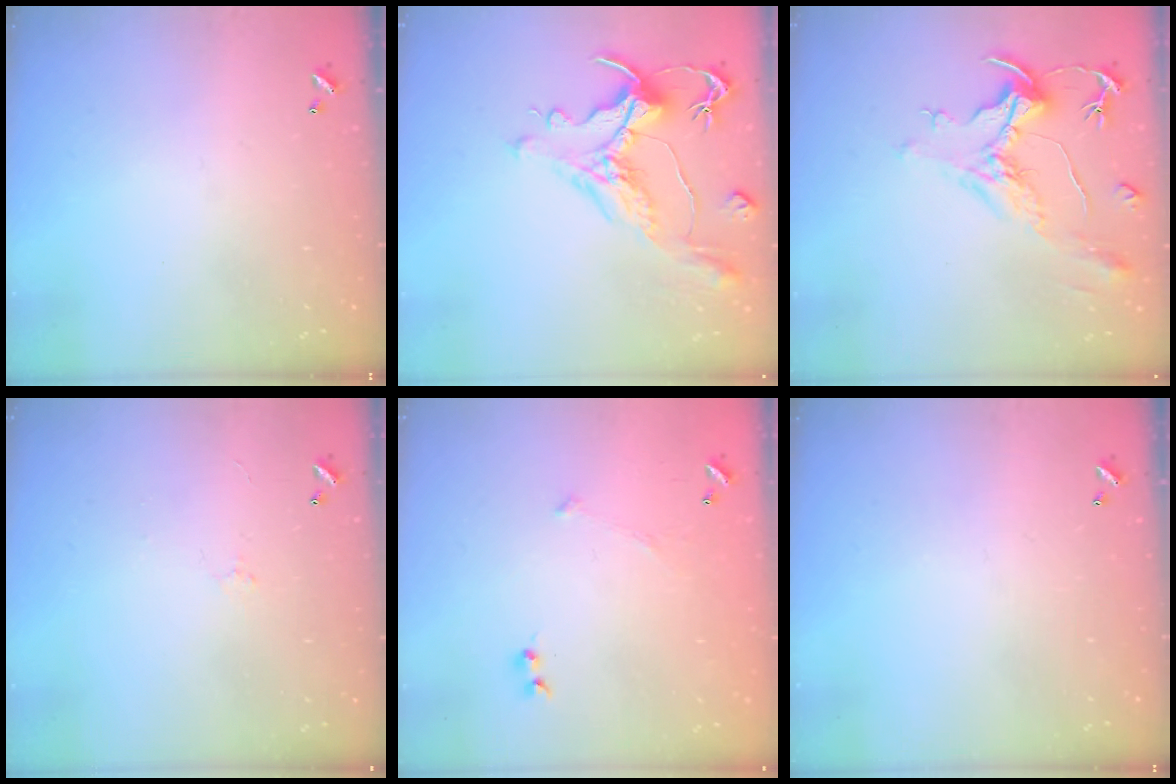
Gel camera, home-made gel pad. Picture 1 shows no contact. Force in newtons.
{"total": 1.7, "press": 0.9, "slide": 1.4}
{"total": 2.1, "press": 1.6, "slide": 1.4}
{"total": 0.5, "press": 0.1, "slide": 0.5}
{"total": 4.8, "press": 4.7, "slide": 0.8}
{"total": 0.0}